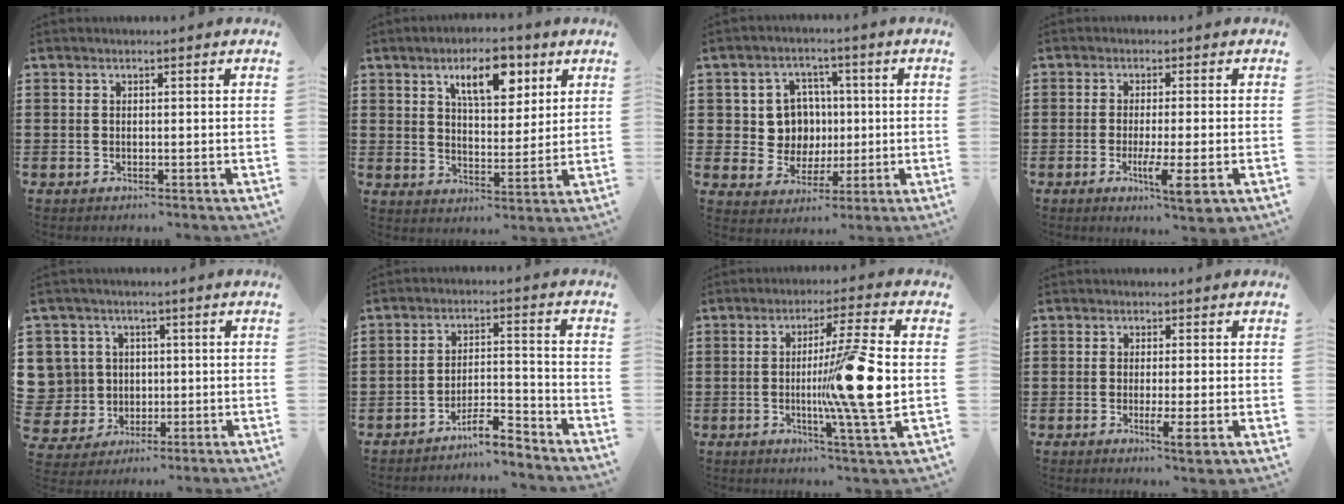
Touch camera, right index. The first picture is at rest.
{"total": 8.2, "force": [4.7, 3.5, 5.8], "torque": [-0.097, -0.002, 0.077]}
{"total": 7.1, "force": [0.9, 6.5, 2.8], "torque": [-0.075, 0.014, 0.019]}
{"total": 6.2, "force": [-2.3, 0.2, 5.8], "torque": [-0.112, -0.025, -0.041]}
{"total": 8.0, "force": [1.3, 7.7, 1.7], "torque": [-0.091, 0.012, 0.027]}
{"total": 5.6, "force": [-5.1, 0.6, 2.1], "torque": [-0.046, 0.003, -0.102]}
{"total": 13.3, "force": [-0.4, 0.2, 13.3], "torque": [-0.199, -0.020, -0.021]}
{"total": 3.7, "force": [-1.1, 0.1, 3.5], "torque": [-0.065, -0.015, -0.019]}